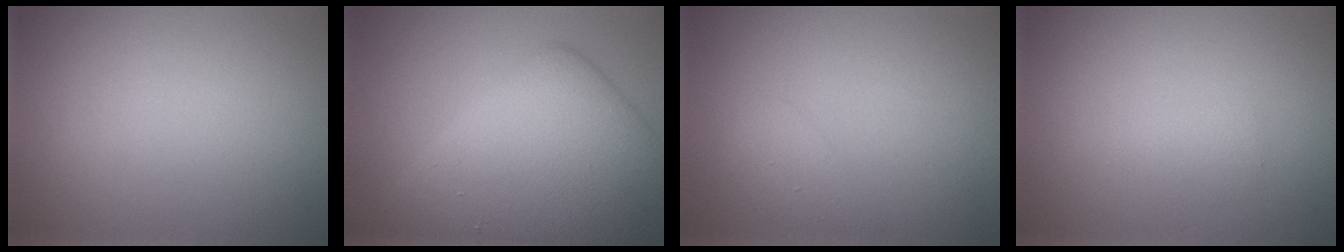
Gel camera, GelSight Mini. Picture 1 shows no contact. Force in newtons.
{"total": 9.5, "press": 9.5, "slide": 0.2}
{"total": 1.4, "press": 1.4, "slide": 0.2}
{"total": 1.1, "press": 1.1, "slide": 0.0}